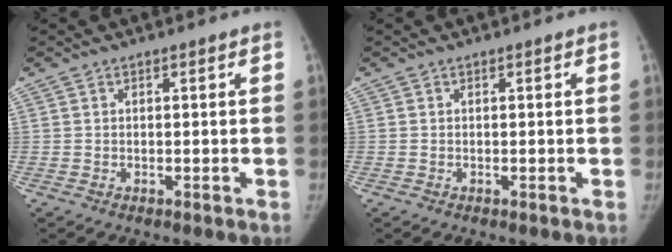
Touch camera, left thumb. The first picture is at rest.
{"total": 0.0}